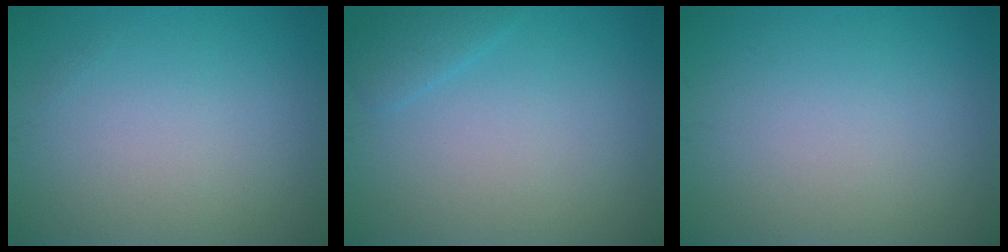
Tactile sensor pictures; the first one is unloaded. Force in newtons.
{"total": 1.3, "press": 1.3, "slide": 0.1}
{"total": 0.0}